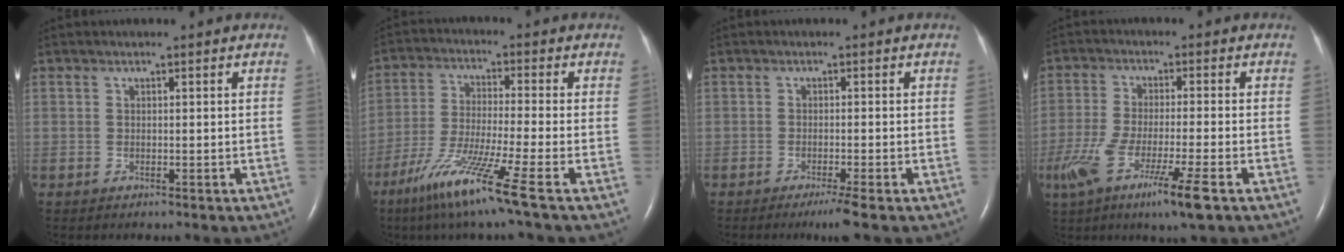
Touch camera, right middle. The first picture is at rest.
{"total": 11.7, "force": [-6.9, -1.7, 9.3], "torque": [-0.183, -0.044, -0.131]}
{"total": 3.0, "force": [-2.0, -0.7, 2.1], "torque": [-0.037, -0.009, -0.036]}
{"total": 11.4, "force": [-6.0, 0.2, 9.7], "torque": [-0.189, -0.036, -0.106]}